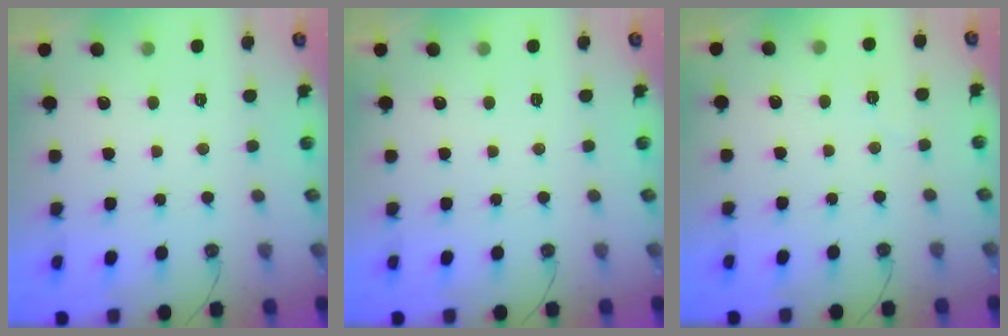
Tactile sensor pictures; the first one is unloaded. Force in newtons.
{"total": 0.0}
{"total": 3.5, "press": 3.1, "slide": 1.8}